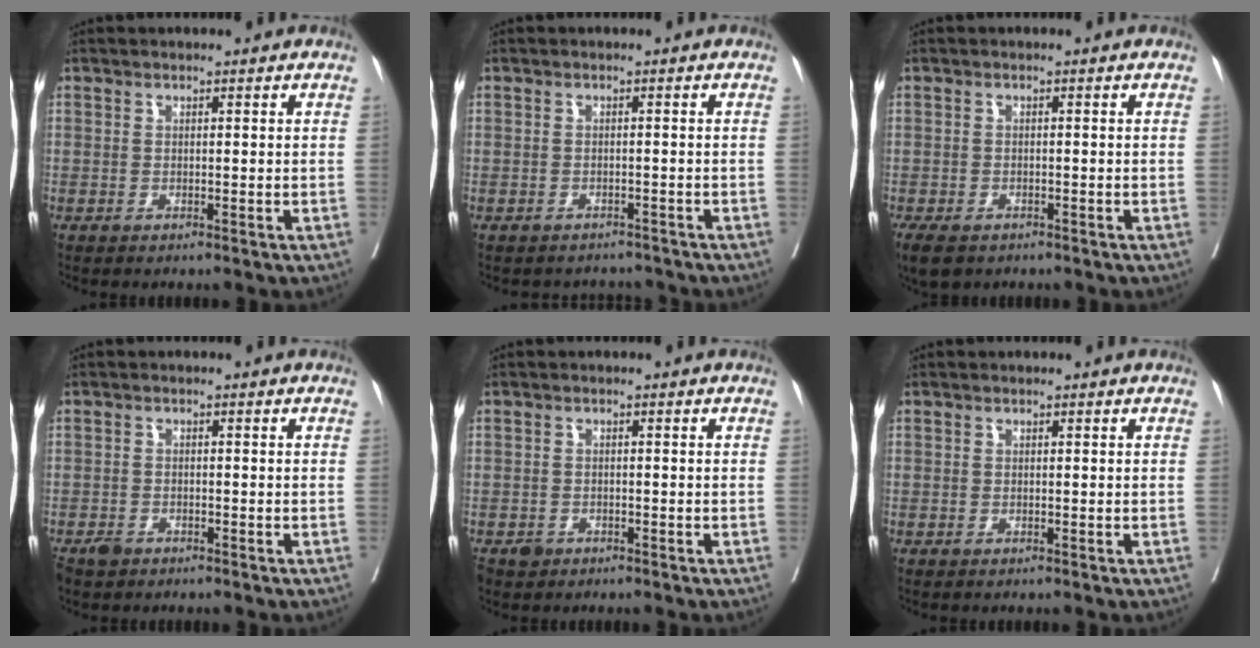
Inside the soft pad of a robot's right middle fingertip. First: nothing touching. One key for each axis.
{"total": 3.5, "fx": -3.2, "fy": 1.3, "fz": -0.7, "tx": 0.011, "ty": 0.003, "tz": -0.045}
{"total": 6.3, "fx": -4.3, "fy": 3.5, "fz": 2.9, "tx": -0.055, "ty": -0.009, "tz": -0.064}
{"total": 1.9, "fx": -1.4, "fy": 1.1, "fz": 0.6, "tx": -0.013, "ty": 0.001, "tz": -0.020}
{"total": 1.7, "fx": -1.1, "fy": 1.3, "fz": 0.3, "tx": -0.005, "ty": 0.004, "tz": -0.015}
{"total": 0.0}